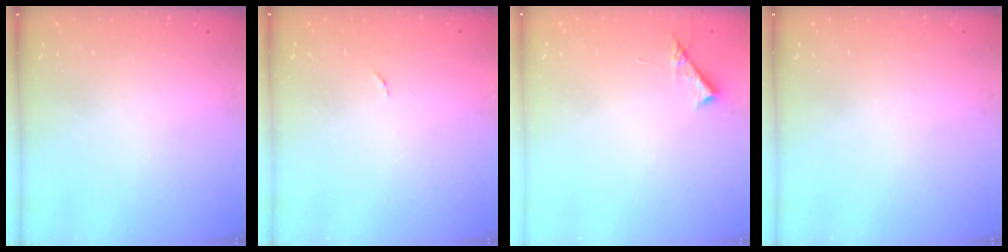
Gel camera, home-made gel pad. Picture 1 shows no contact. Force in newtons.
{"total": 3.3, "press": 3.3, "slide": 0.2}
{"total": 6.9, "press": 6.9, "slide": 0.7}
{"total": 0.0}